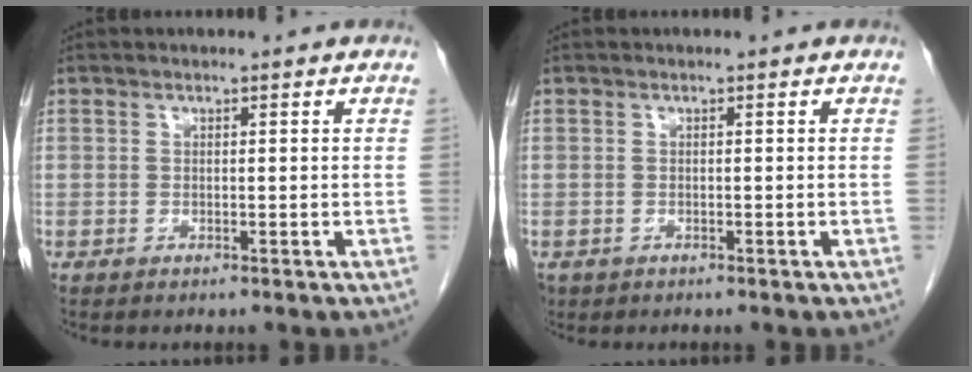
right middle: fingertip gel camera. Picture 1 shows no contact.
{"total": 1.4, "force": [-0.8, 1.2, 0.4], "torque": [-0.015, -0.001, -0.008]}